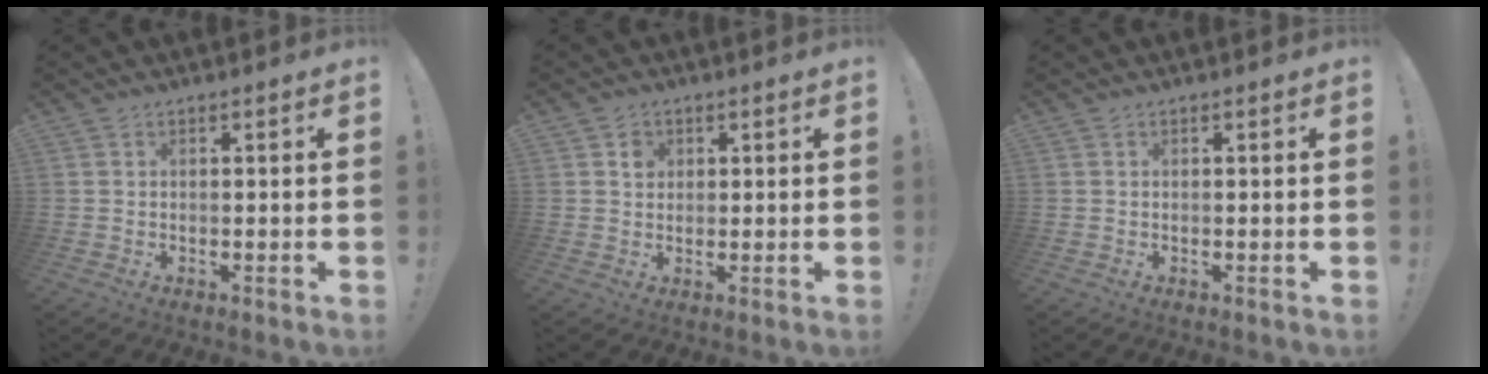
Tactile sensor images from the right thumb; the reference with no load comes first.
{"total": 2.5, "force": [0.9, 2.3, 0.7], "torque": [0.008, -0.007, 0.011]}
{"total": 0.0}